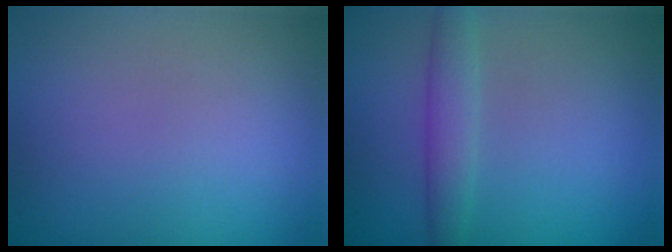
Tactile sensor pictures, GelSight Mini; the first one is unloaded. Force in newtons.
{"total": 2.5, "press": 2.5, "slide": 0.0}